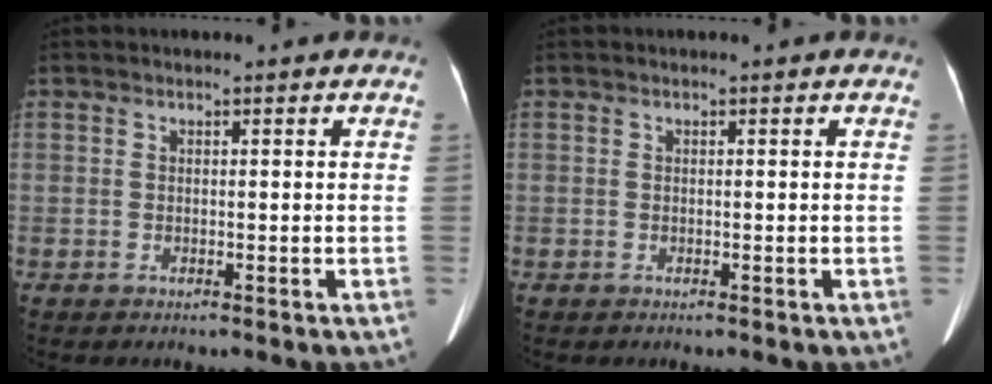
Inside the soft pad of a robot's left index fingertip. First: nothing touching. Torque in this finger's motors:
{"motor_torque": [0.05, 0.05, 0.02, 0.01]}